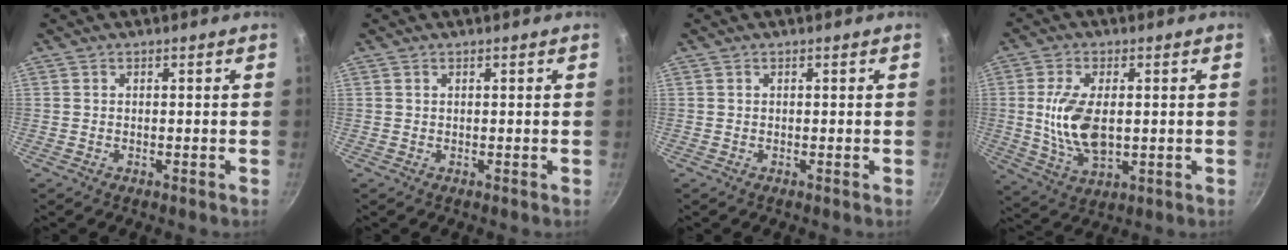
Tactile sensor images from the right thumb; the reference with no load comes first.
{"total": 0.0}
{"total": 0.0}
{"total": 11.4, "force": [0.3, 6.0, 9.7], "torque": [-0.185, -0.007, 0.010]}